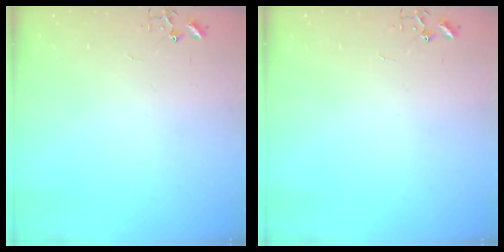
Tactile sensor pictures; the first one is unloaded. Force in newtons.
{"total": 0.0}